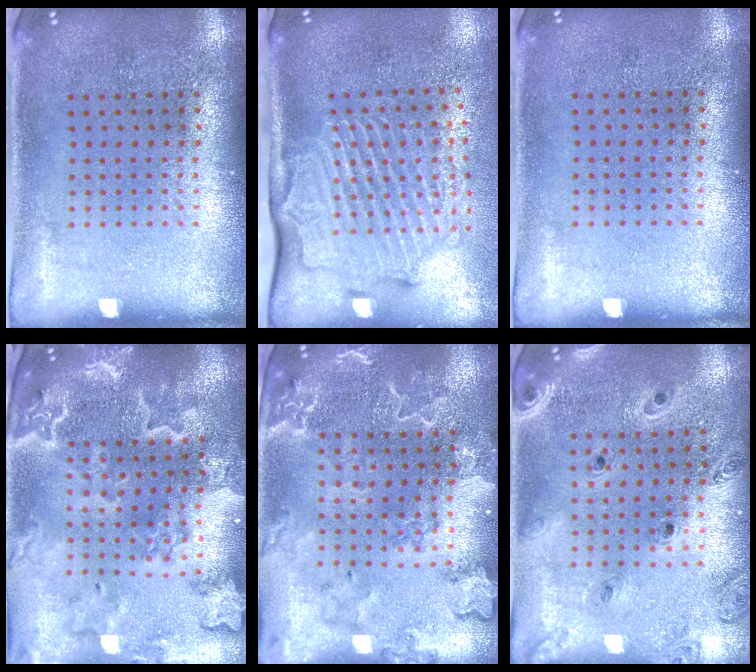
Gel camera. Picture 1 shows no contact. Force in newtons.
{"total": 2.9, "press": 2.2, "slide": 1.9}
{"total": 0.0}
{"total": 3.9, "press": 3.3, "slide": 2.1}
{"total": 2.7, "press": 2.6, "slide": 0.8}
{"total": 1.3, "press": 1.3, "slide": 0.2}